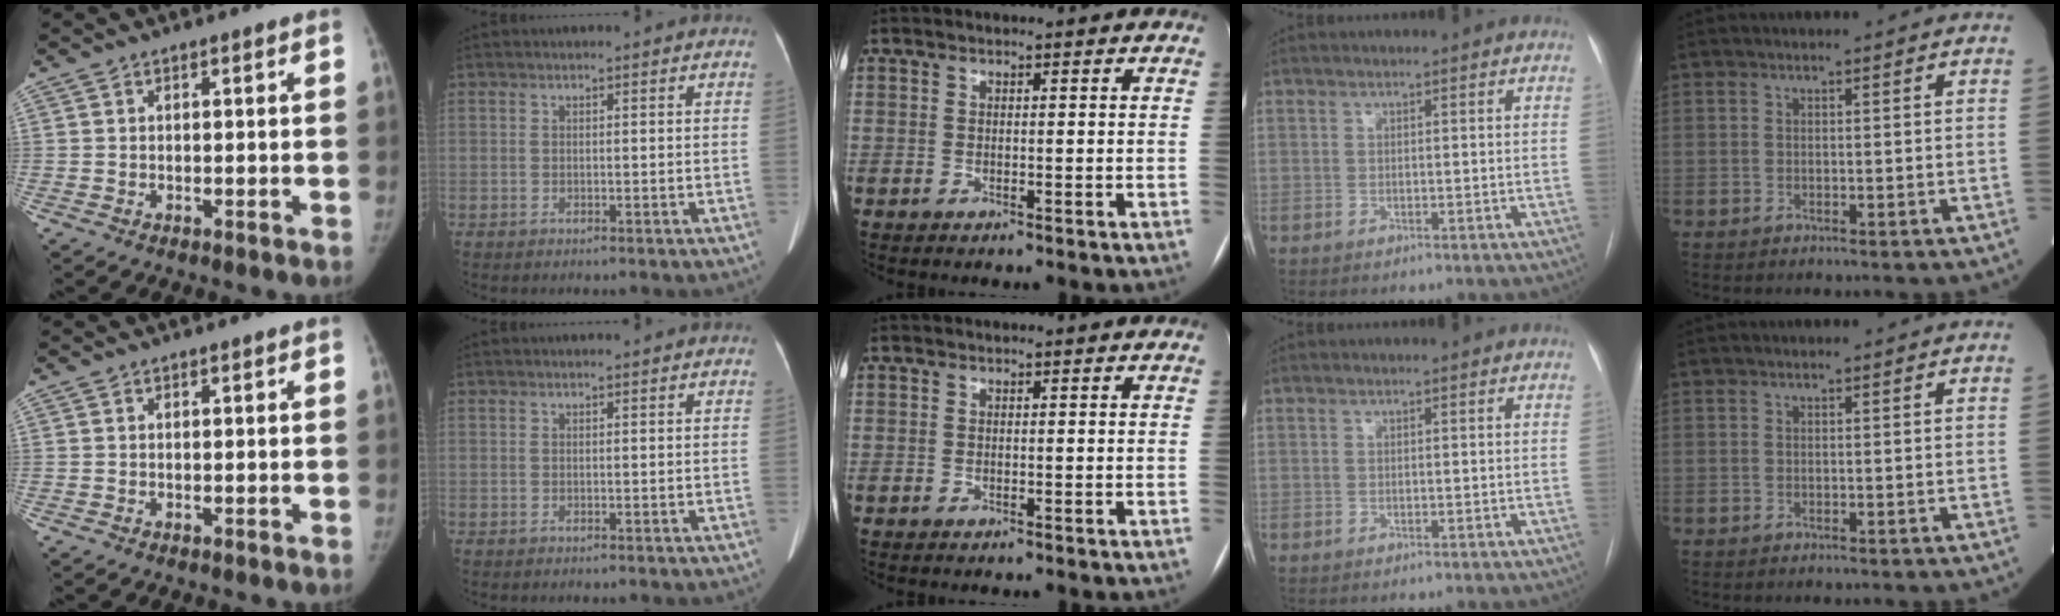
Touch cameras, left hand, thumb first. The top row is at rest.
{}